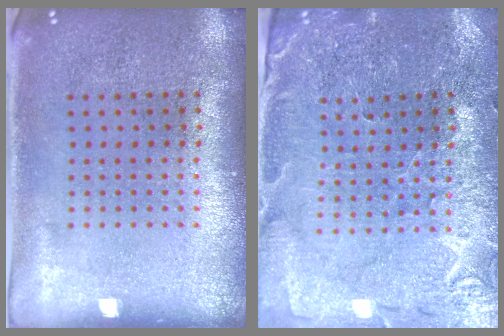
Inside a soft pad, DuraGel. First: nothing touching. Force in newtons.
{"total": 1.3, "press": 1.2, "slide": 0.2}